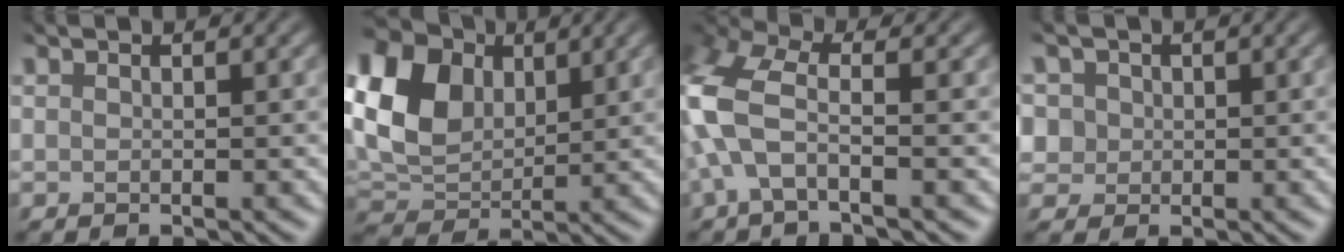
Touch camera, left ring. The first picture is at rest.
{"total": 9.1, "force": [1.9, 7.1, 5.4], "torque": [-0.152, 0.008, 0.039]}
{"total": 5.6, "force": [-1.7, 2.6, 4.6], "torque": [-0.134, 0.006, -0.040]}
{"total": 2.1, "force": [0.0, 2.1, 0.3], "torque": [-0.035, -0.012, 0.017]}